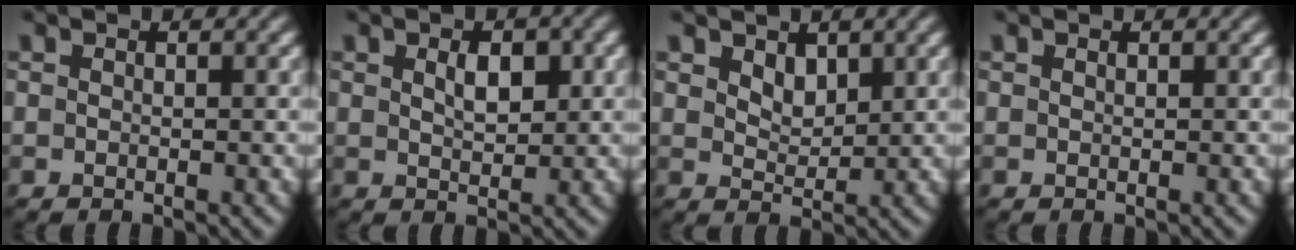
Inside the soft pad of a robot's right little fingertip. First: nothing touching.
{"total": 2.1, "force": [0.6, 0.6, 2.0], "torque": [-0.016, -0.006, 0.016]}
{"total": 2.2, "force": [1.8, 0.7, 1.0], "torque": [-0.008, -0.011, 0.040]}
{"total": 0.0}